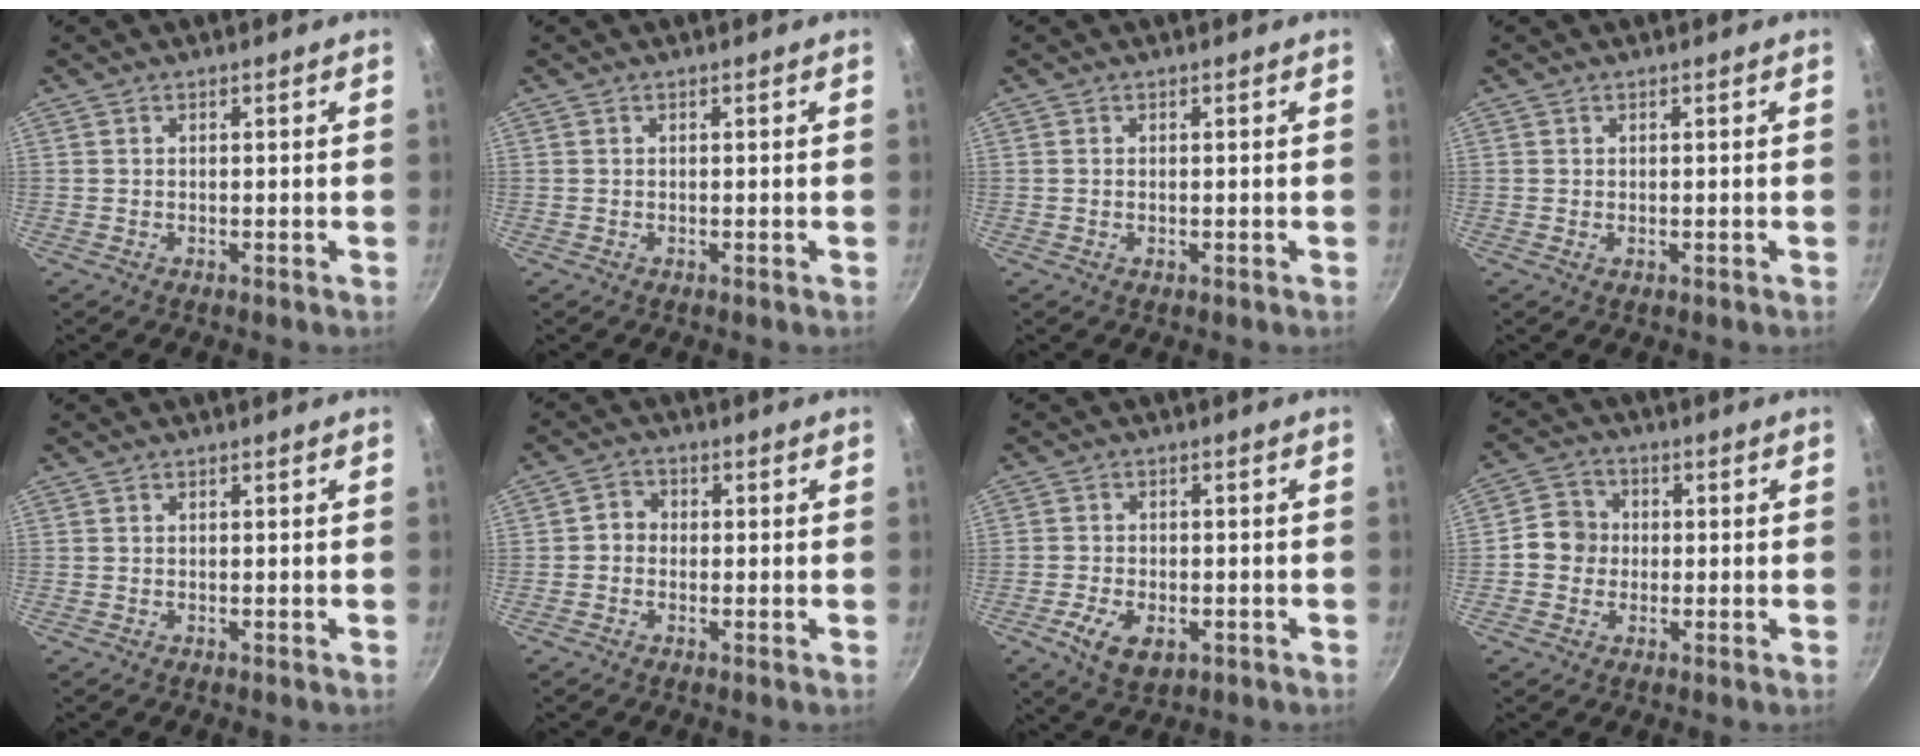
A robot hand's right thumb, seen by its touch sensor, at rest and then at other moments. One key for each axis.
{"total": 0.0}
{"total": 0.6, "fx": 0.0, "fy": 0.3, "fz": 0.4, "tx": -0.008, "ty": 0.000, "tz": -0.001}
{"total": 1.1, "fx": 0.3, "fy": 0.8, "fz": 0.7, "tx": -0.007, "ty": -0.009, "tz": 0.004}
{"total": 0.0}
{"total": 2.9, "fx": -0.5, "fy": 2.6, "fz": 1.2, "tx": -0.007, "ty": 0.011, "tz": -0.018}
{"total": 7.3, "fx": -2.8, "fy": 4.3, "fz": 5.2, "tx": -0.090, "ty": 0.006, "tz": -0.043}
{"total": 6.2, "fx": -0.4, "fy": 5.7, "fz": 2.4, "tx": -0.009, "ty": 0.014, "tz": -0.025}